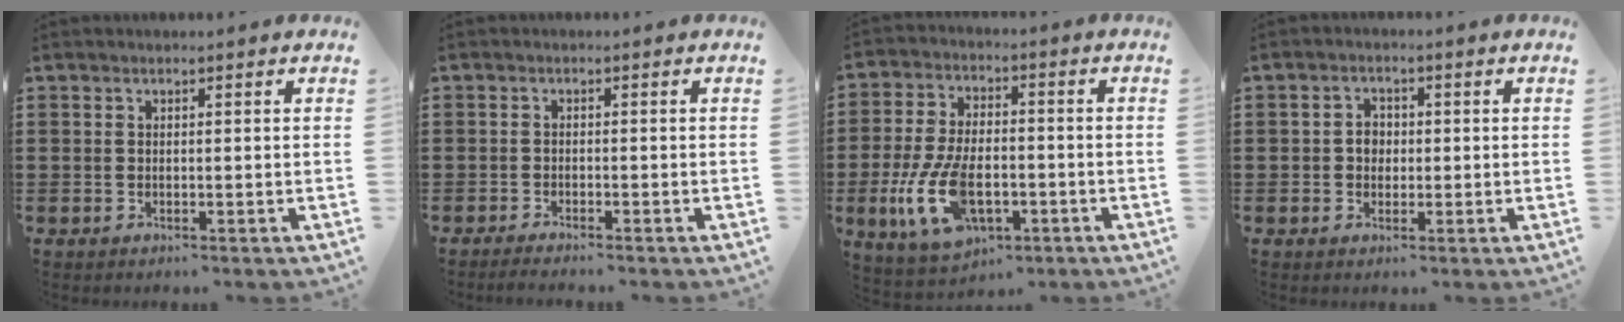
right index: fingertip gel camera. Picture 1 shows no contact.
{"total": 1.2, "force": [-1.2, -0.1, 0.3], "torque": [-0.005, -0.001, -0.023]}
{"total": 11.3, "force": [-3.6, 5.9, 9.0], "torque": [-0.211, -0.009, -0.066]}
{"total": 2.4, "force": [-0.2, 2.0, 1.3], "torque": [-0.030, 0.008, -0.006]}